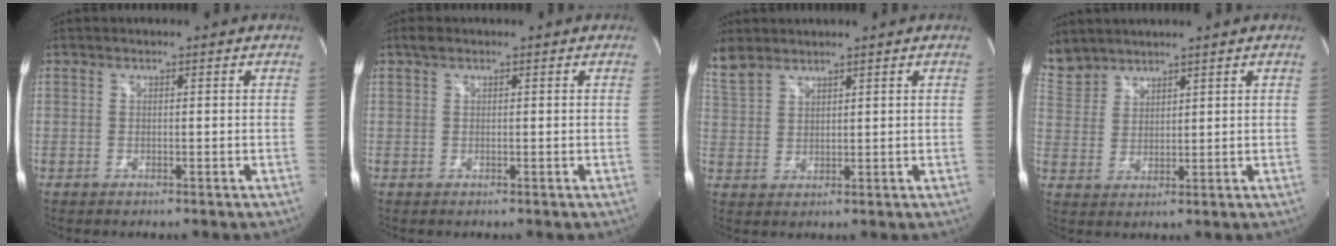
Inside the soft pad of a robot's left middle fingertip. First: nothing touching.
{"total": 1.0, "force": [0.7, 0.4, 0.5], "torque": [-0.013, 0.014, 0.012]}
{"total": 5.5, "force": [4.8, 1.9, 1.7], "torque": [-0.051, 0.015, 0.112]}
{"total": 6.7, "force": [6.0, 2.8, 0.6], "torque": [-0.019, 0.010, 0.134]}